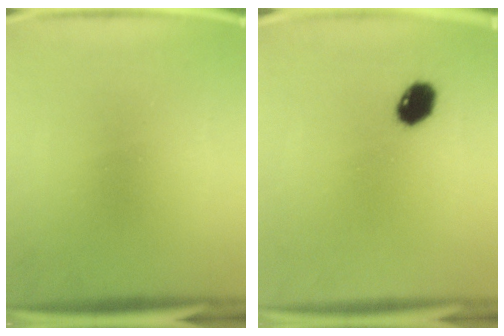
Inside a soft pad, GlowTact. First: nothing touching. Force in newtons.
{"total": 5.4}